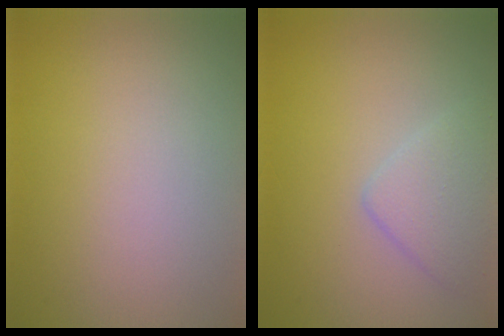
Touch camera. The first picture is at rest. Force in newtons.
{"total": 2.4, "press": 2.4, "slide": 0.1}